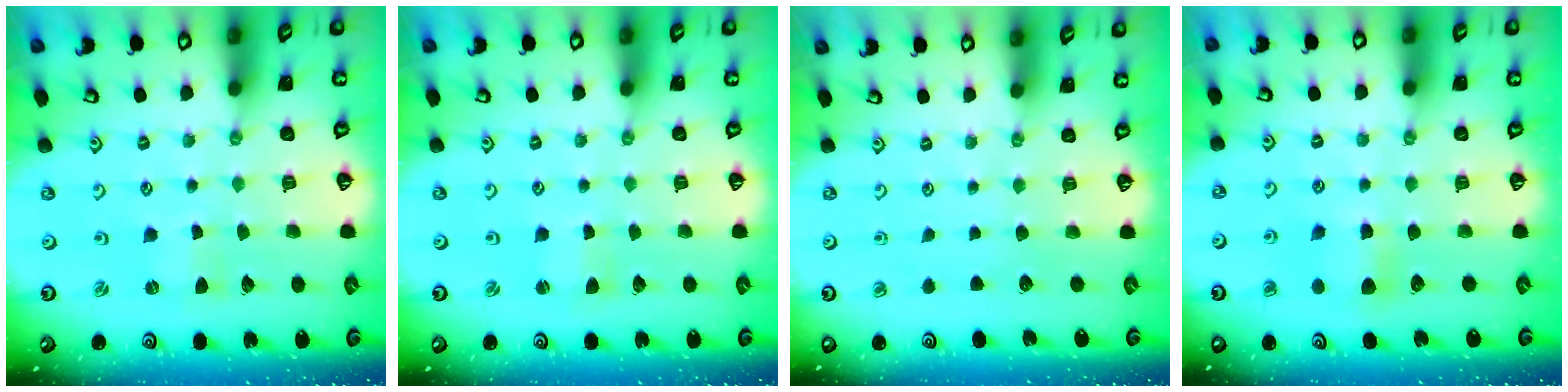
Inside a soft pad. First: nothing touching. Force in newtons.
{"total": 0.9, "press": 0.9, "slide": 0.2}
{"total": 0.0}
{"total": 6.0, "press": 6.0, "slide": 0.6}